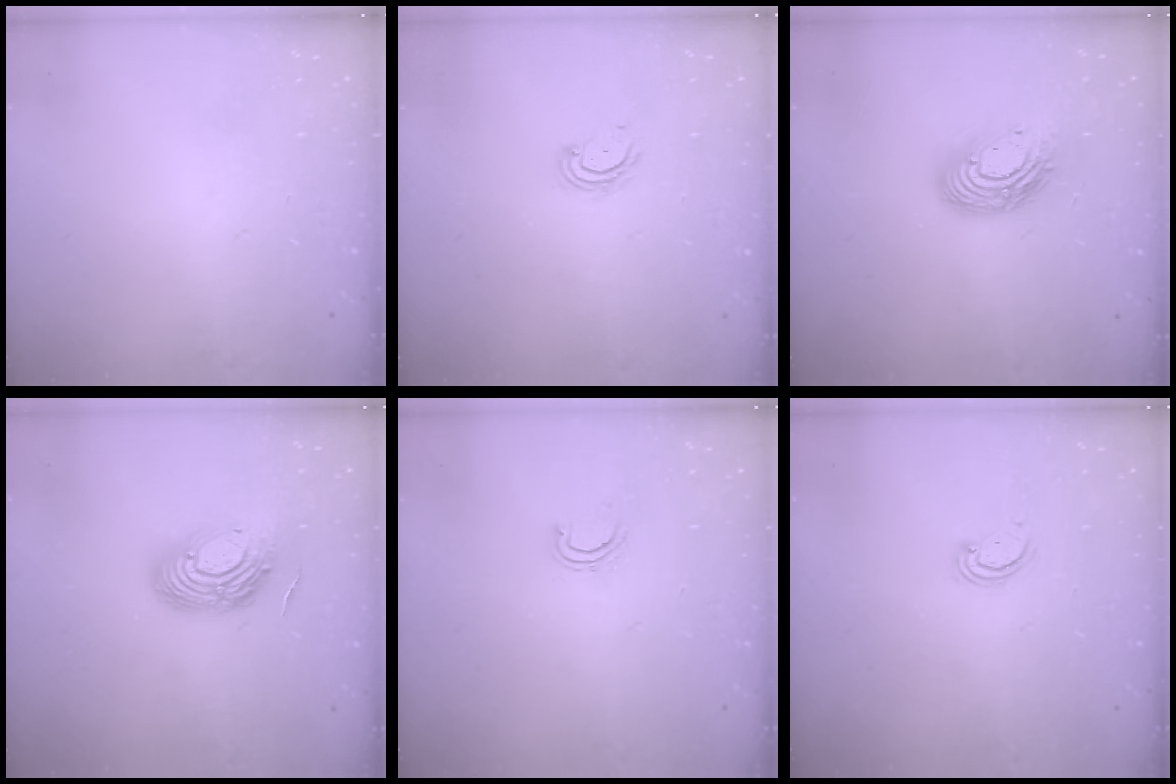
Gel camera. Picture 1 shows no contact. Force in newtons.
{"total": 4.1, "press": 4.1, "slide": 0.6}
{"total": 13.4, "press": 13.4, "slide": 1.0}
{"total": 14.4, "press": 14.3, "slide": 1.2}
{"total": 4.2, "press": 4.0, "slide": 1.2}
{"total": 2.6, "press": 2.6, "slide": 0.3}